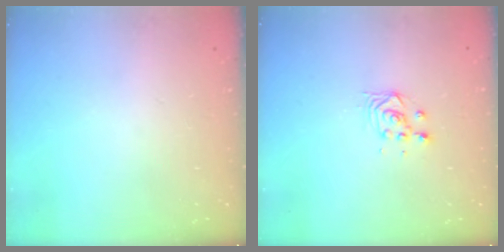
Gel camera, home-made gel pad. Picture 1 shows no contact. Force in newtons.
{"total": 3.4, "press": 3.4, "slide": 0.2}